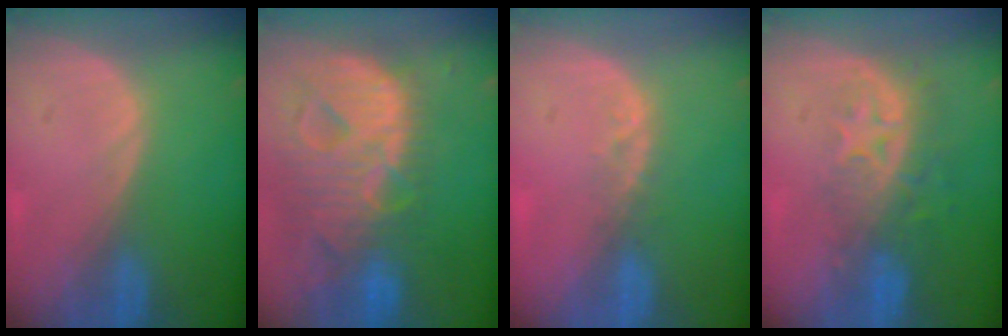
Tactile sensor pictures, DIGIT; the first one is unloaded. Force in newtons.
{"total": 13.3, "press": 11.4, "slide": 7.0}
{"total": 2.1, "press": 1.8, "slide": 1.1}
{"total": 8.5, "press": 7.0, "slide": 4.8}